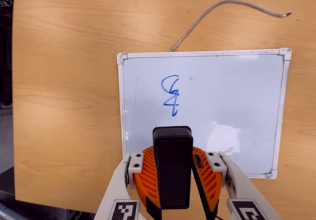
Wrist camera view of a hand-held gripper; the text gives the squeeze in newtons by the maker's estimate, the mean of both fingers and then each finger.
{"total": 9.5, "left": 9.4, "right": 9.7}